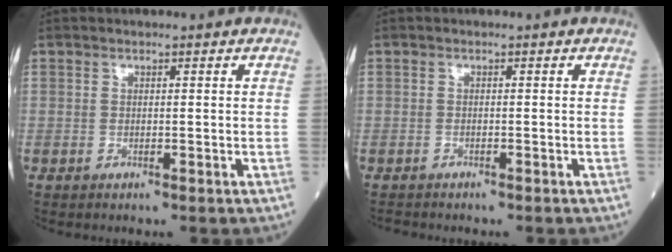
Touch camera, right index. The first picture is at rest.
{"total": 1.3, "force": [-1.3, 0.2, -0.1], "torque": [0.001, -0.003, -0.022]}